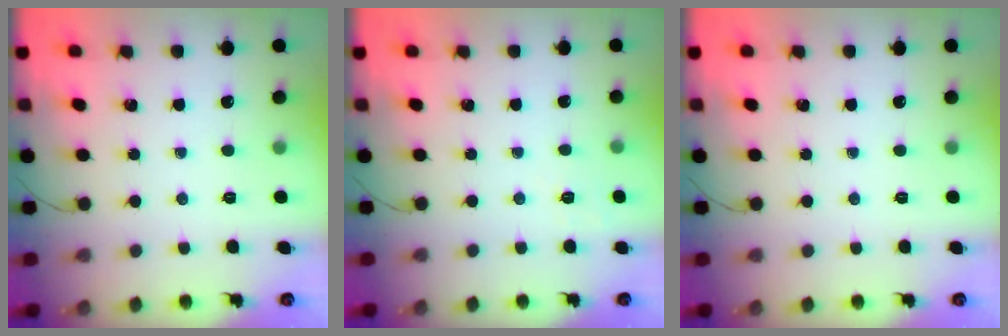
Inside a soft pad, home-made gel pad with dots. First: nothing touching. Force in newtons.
{"total": 2.8, "press": 2.4, "slide": 1.5}
{"total": 0.0}